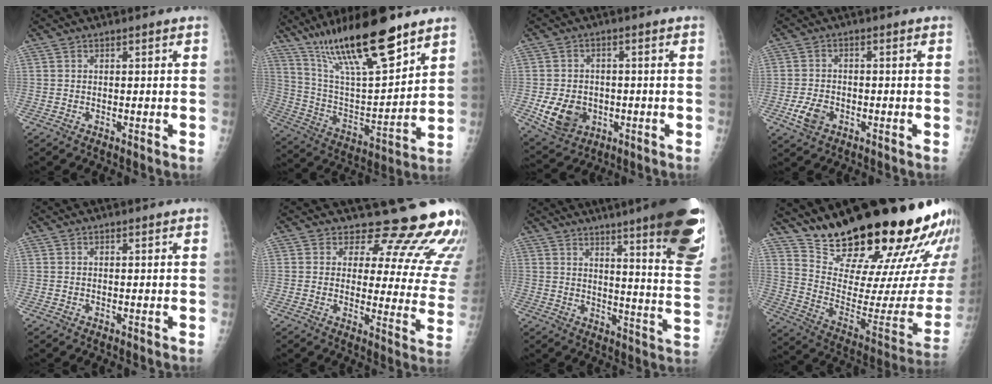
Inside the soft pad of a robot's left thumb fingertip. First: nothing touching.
{"total": 23.1, "force": [15.8, 5.1, 16.0], "torque": [-0.265, -0.060, 0.287]}
{"total": 8.9, "force": [-2.1, 7.1, 5.0], "torque": [-0.070, 0.004, -0.022]}
{"total": 4.8, "force": [-1.9, 3.3, 2.9], "torque": [-0.053, 0.005, -0.034]}
{"total": 0.0}
{"total": 19.6, "force": [17.1, 6.8, 6.5], "torque": [-0.034, -0.140, 0.183]}
{"total": 24.5, "force": [15.8, 2.8, 18.5], "torque": [-0.211, -0.089, 0.203]}
{"total": 29.6, "force": [23.8, 6.4, 16.5], "torque": [-0.224, -0.164, 0.347]}